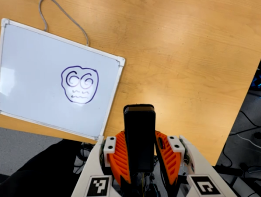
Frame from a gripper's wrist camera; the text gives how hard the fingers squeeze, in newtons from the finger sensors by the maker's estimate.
{"total": 5.1, "left": 3.8, "right": 6.3}